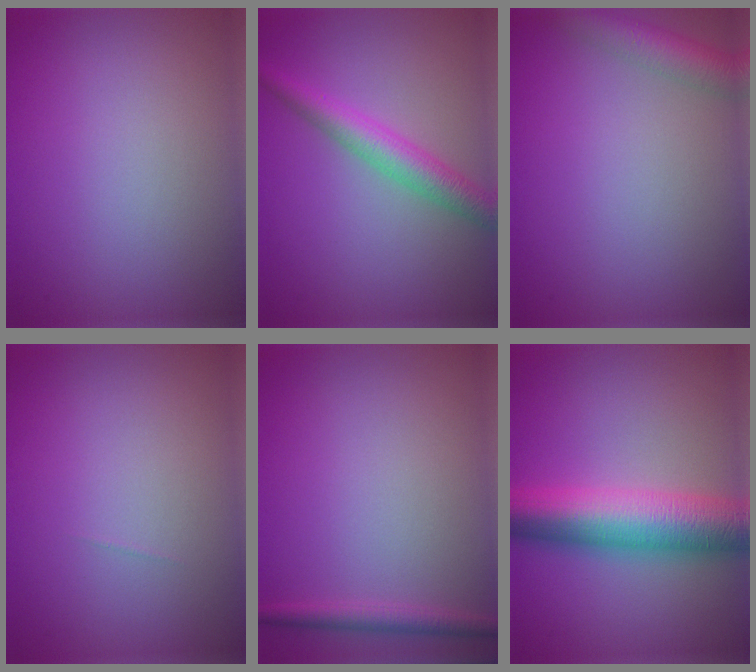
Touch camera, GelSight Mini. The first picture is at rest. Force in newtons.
{"total": 3.8, "press": 3.8, "slide": 0.1}
{"total": 3.7, "press": 3.7, "slide": 0.2}
{"total": 0.0}
{"total": 1.7, "press": 1.7, "slide": 0.1}
{"total": 9.2, "press": 9.2, "slide": 0.1}